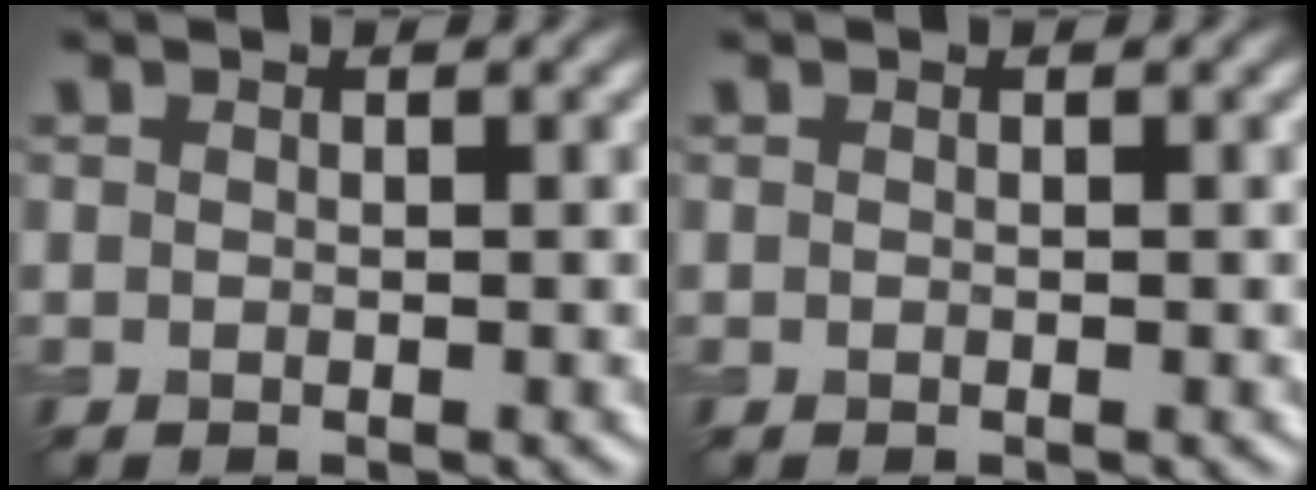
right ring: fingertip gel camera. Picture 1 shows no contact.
{"total": 0.0}